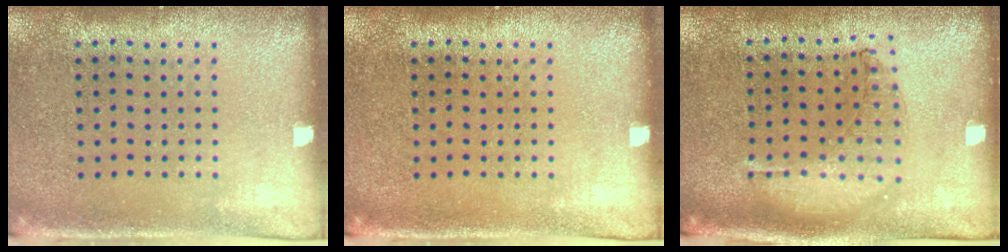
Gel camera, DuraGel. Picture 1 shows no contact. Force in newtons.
{"total": 0.0}
{"total": 0.9, "press": 0.9, "slide": 0.2}